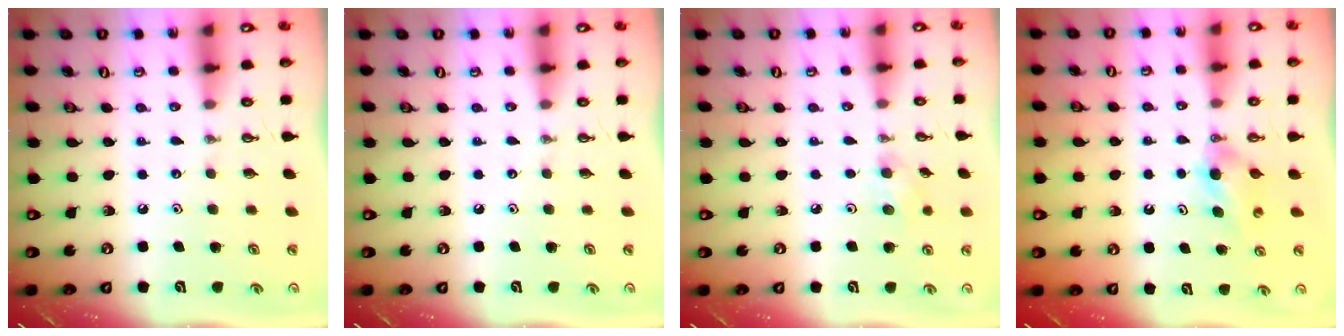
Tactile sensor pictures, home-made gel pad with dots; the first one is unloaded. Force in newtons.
{"total": 0.0}
{"total": 6.6, "press": 5.5, "slide": 3.7}
{"total": 3.8, "press": 3.8, "slide": 0.6}